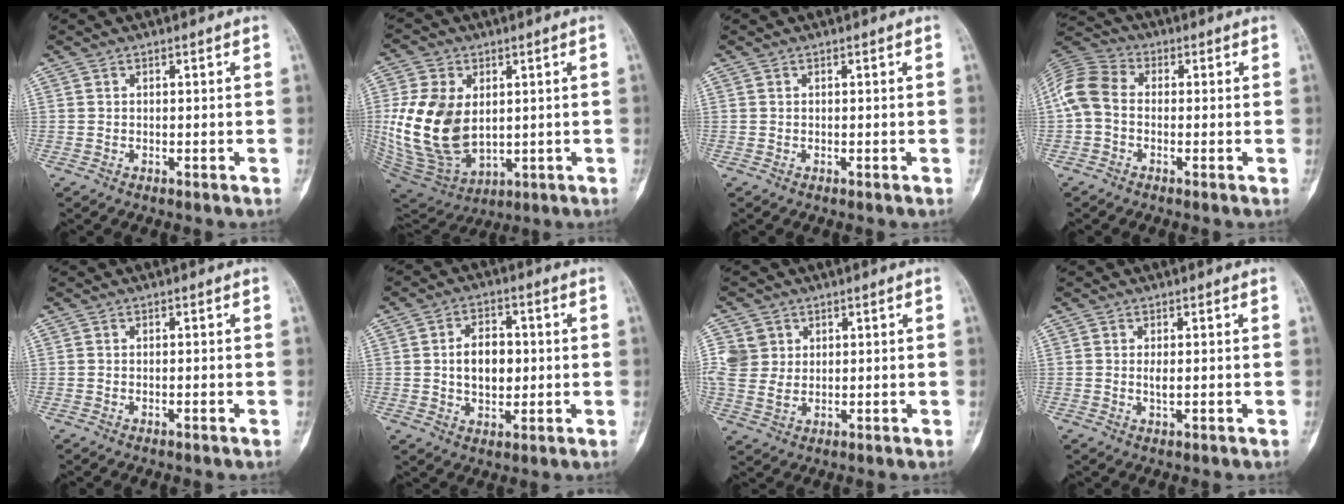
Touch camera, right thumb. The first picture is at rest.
{"total": 17.7, "force": [1.3, 11.8, 13.1], "torque": [-0.245, -0.019, 0.044]}
{"total": 0.0}
{"total": 8.5, "force": [-0.6, 6.1, 5.9], "torque": [-0.119, 0.023, -0.029]}
{"total": 0.6, "force": [-0.3, 0.1, 0.5], "torque": [-0.013, 0.002, -0.003]}
{"total": 8.3, "force": [0.3, 5.5, 6.2], "torque": [-0.075, 0.006, 0.005]}
{"total": 6.8, "force": [2.1, 5.7, 3.1], "torque": [-0.050, -0.005, 0.050]}
{"total": 1.7, "force": [0.0, 0.5, 1.6], "torque": [-0.035, -0.003, 0.001]}